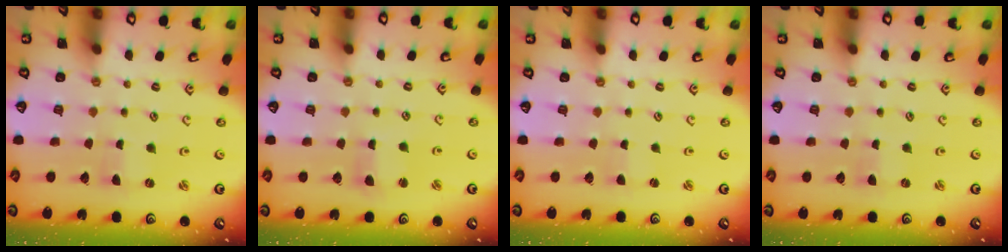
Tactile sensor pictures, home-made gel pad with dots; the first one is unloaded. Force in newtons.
{"total": 2.4, "press": 2.4, "slide": 0.3}
{"total": 0.0}
{"total": 0.0}